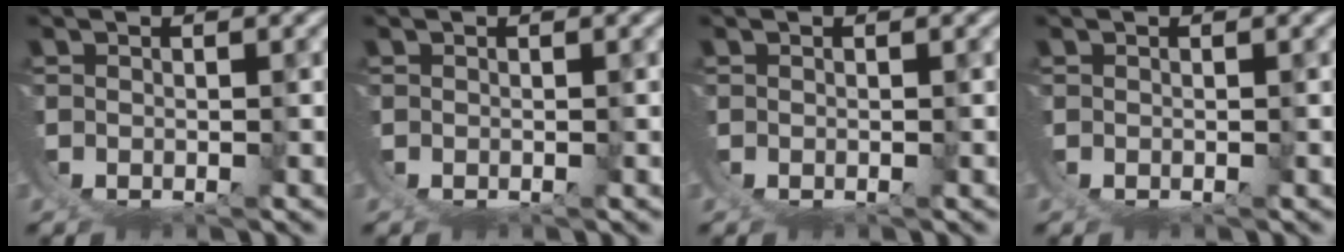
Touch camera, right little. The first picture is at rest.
{"total": 0.0}
{"total": 0.0}
{"total": 0.0}